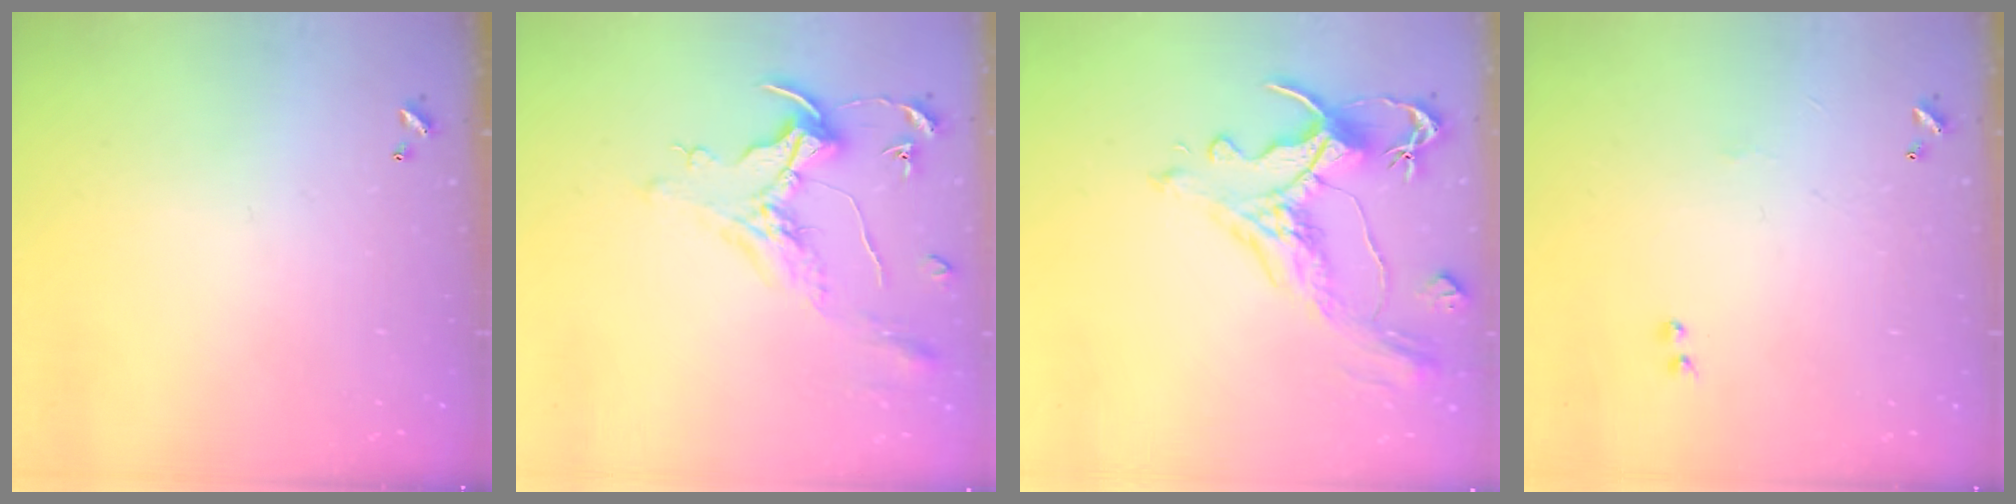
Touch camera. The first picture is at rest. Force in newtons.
{"total": 1.6, "press": 1.4, "slide": 0.7}
{"total": 1.6, "press": 0.8, "slide": 1.4}
{"total": 0.9, "press": 0.8, "slide": 0.5}